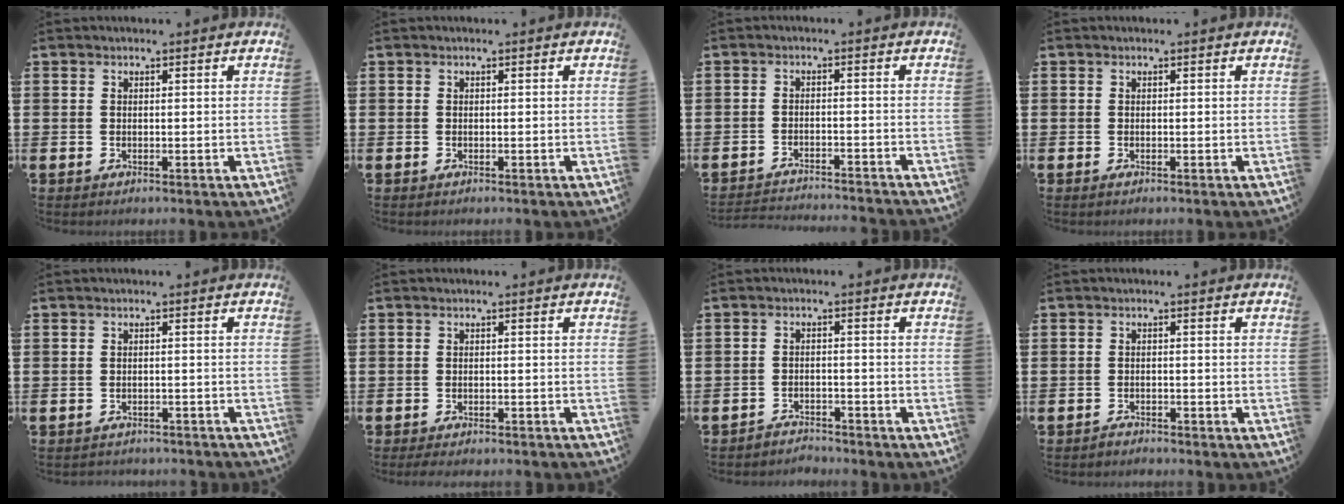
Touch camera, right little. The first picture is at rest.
{"total": 0.0}
{"total": 2.3, "force": [-2.3, -0.2, 0.0], "torque": [-0.003, 0.003, -0.050]}
{"total": 0.0}
{"total": 1.1, "force": [-1.1, 0.0, -0.1], "torque": [-0.003, 0.001, -0.023]}
{"total": 1.0, "force": [-1.0, 0.1, 0.3], "torque": [-0.008, -0.001, -0.019]}
{"total": 2.3, "force": [-2.3, 0.2, -0.4], "torque": [-0.002, 0.003, -0.050]}
{"total": 1.1, "force": [-1.1, 0.0, -0.2], "torque": [-0.001, 0.004, -0.024]}